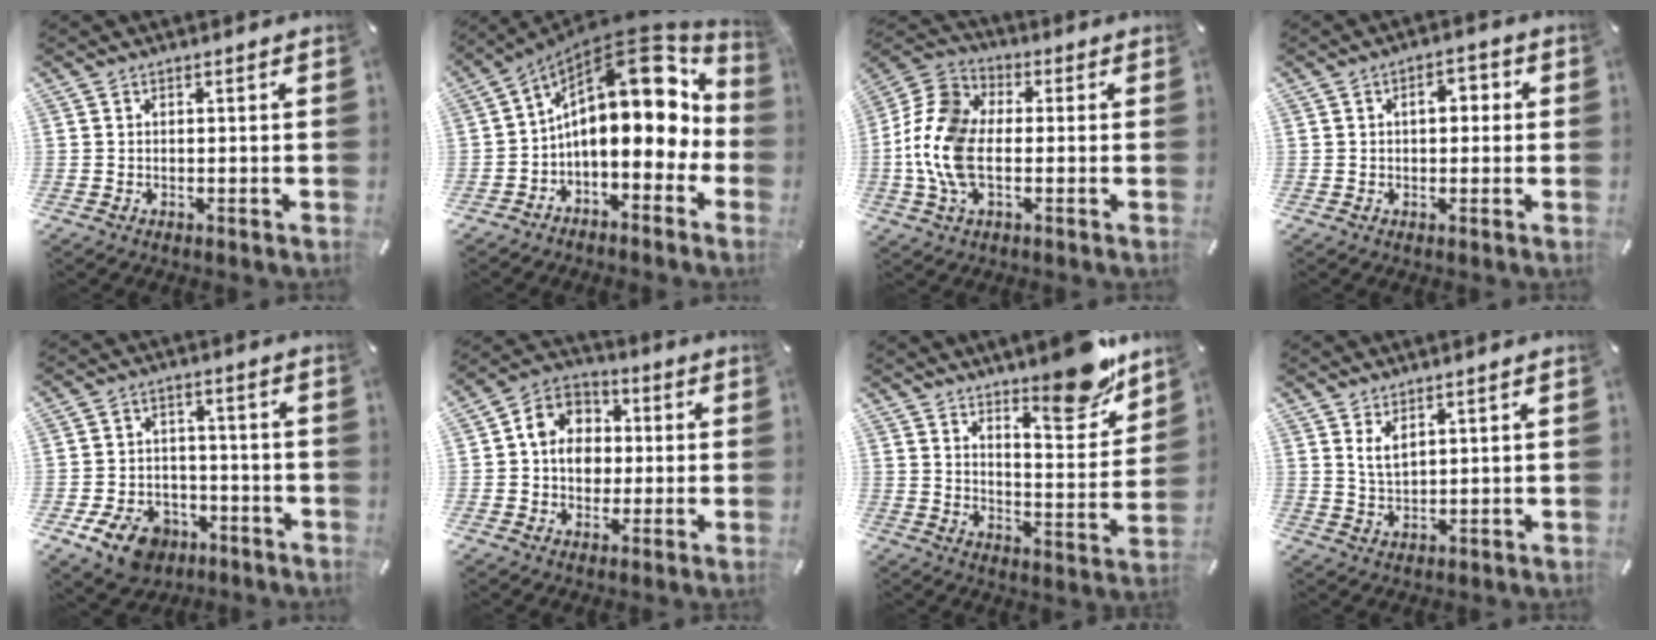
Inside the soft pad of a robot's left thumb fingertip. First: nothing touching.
{"total": 21.4, "force": [4.6, 12.2, 16.9], "torque": [-0.247, -0.046, 0.078]}
{"total": 13.4, "force": [-2.3, 8.3, 10.2], "torque": [-0.226, 0.006, -0.040]}
{"total": 4.5, "force": [0.5, 2.8, 3.5], "torque": [-0.038, 0.001, -0.003]}
{"total": 10.0, "force": [-5.8, 6.6, 4.8], "torque": [-0.094, 0.039, -0.101]}
{"total": 10.1, "force": [-0.3, 9.2, 4.2], "torque": [-0.091, 0.015, -0.007]}
{"total": 14.4, "force": [12.2, 4.0, 6.4], "torque": [-0.062, -0.107, 0.208]}
{"total": 4.0, "force": [2.7, 1.7, 2.5], "torque": [-0.054, -0.005, 0.048]}